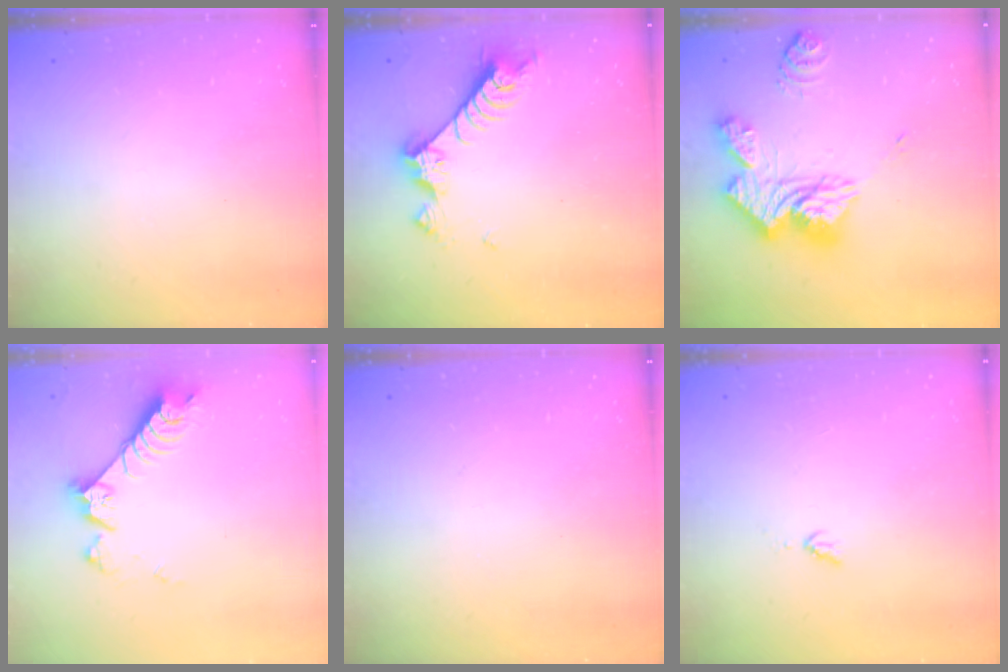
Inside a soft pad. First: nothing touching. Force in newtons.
{"total": 8.4, "press": 8.3, "slide": 0.8}
{"total": 19.3, "press": 19.1, "slide": 2.0}
{"total": 7.4, "press": 7.3, "slide": 1.1}
{"total": 0.0}
{"total": 2.8, "press": 2.8, "slide": 0.4}